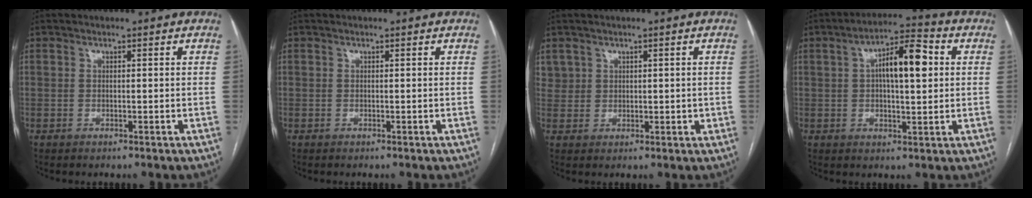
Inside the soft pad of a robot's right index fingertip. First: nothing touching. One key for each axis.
{"total": 0.0}
{"total": 3.2, "fx": 1.5, "fy": 2.8, "fz": 0.7, "tx": -0.012, "ty": 0.009, "tz": 0.037}
{"total": 9.9, "fx": 2.0, "fy": 2.9, "fz": 9.2, "tx": -0.156, "ty": 0.025, "tz": 0.028}